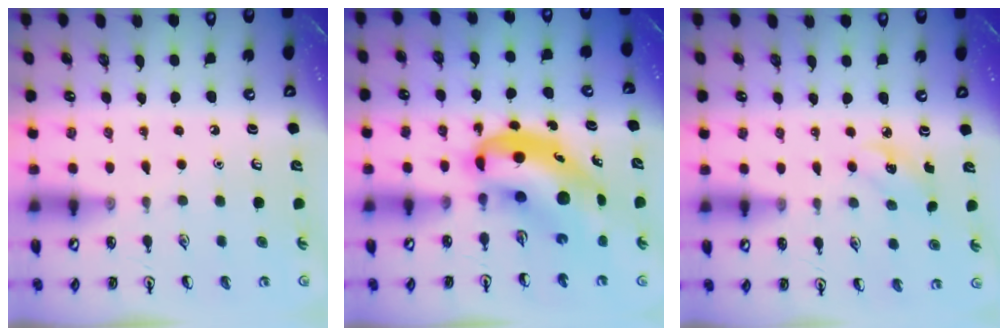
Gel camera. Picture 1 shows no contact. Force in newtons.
{"total": 9.2, "press": 8.8, "slide": 2.6}
{"total": 2.6, "press": 2.5, "slide": 0.8}